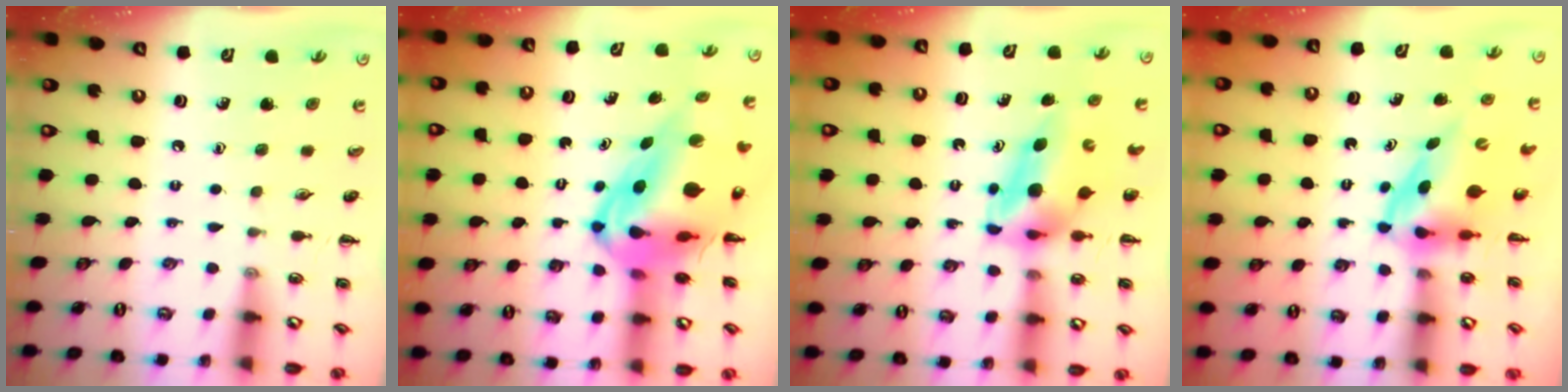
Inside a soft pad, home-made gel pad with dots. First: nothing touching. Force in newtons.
{"total": 12.7, "press": 12.0, "slide": 4.1}
{"total": 5.3, "press": 5.2, "slide": 0.9}
{"total": 3.7, "press": 3.7, "slide": 0.7}